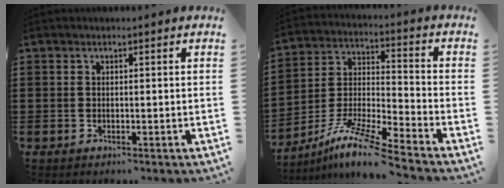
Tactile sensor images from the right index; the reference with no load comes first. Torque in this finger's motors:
{"motor_torque": [0.05, -0.21, 0.49, 0.09]}